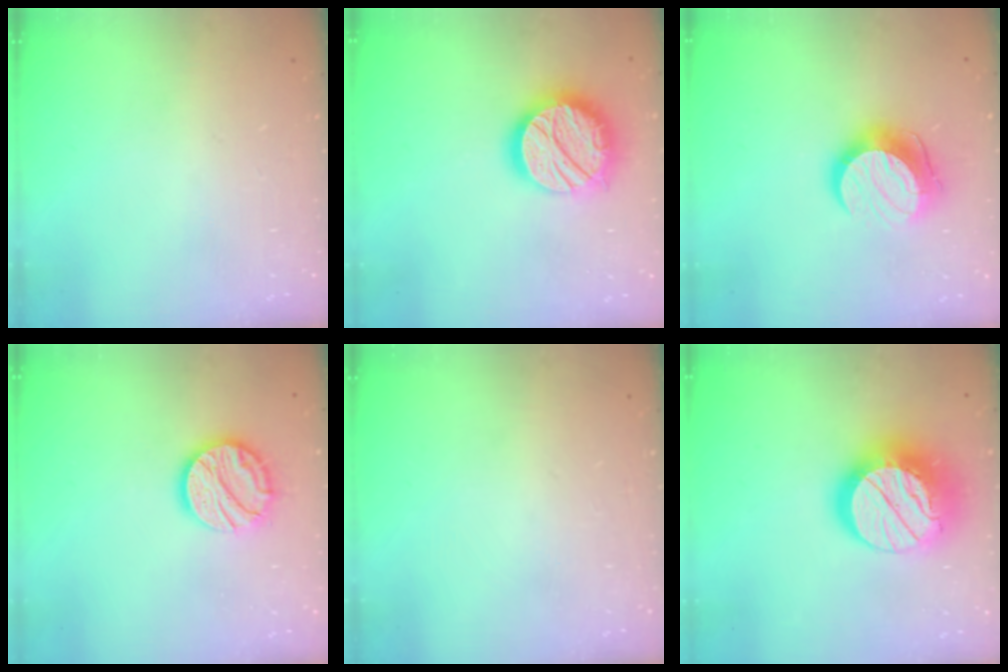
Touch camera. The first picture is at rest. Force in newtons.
{"total": 18.4, "press": 18.3, "slide": 1.7}
{"total": 11.9, "press": 11.9, "slide": 0.7}
{"total": 12.6, "press": 12.6, "slide": 0.7}
{"total": 0.0}
{"total": 20.8, "press": 20.7, "slide": 1.7}